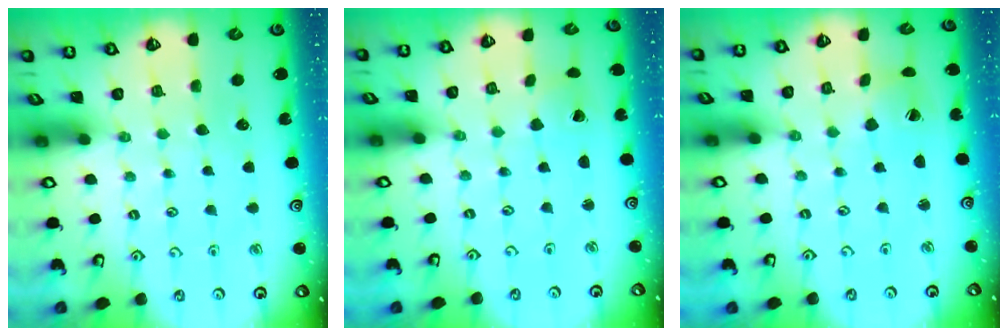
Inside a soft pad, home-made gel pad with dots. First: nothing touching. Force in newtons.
{"total": 1.6, "press": 1.6, "slide": 0.1}
{"total": 2.5, "press": 2.5, "slide": 0.4}